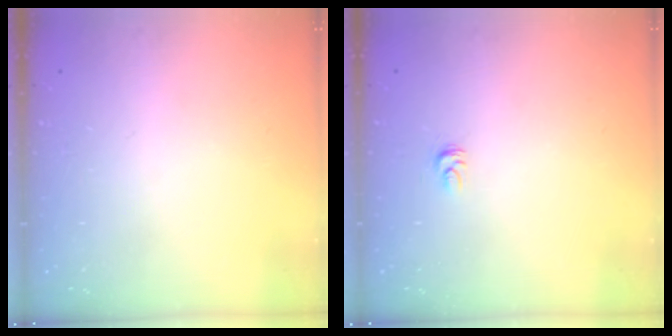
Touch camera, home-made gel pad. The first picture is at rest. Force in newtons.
{"total": 2.7, "press": 2.7, "slide": 0.2}